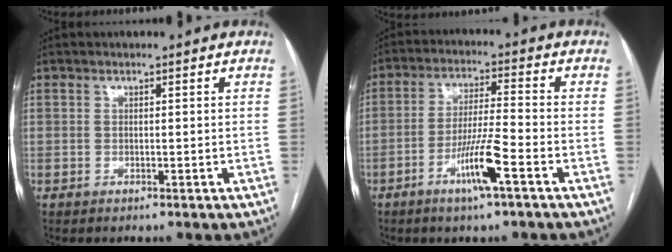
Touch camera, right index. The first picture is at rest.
{"total": 8.0, "force": [-3.9, -0.2, 7.0], "torque": [-0.134, -0.003, -0.073]}